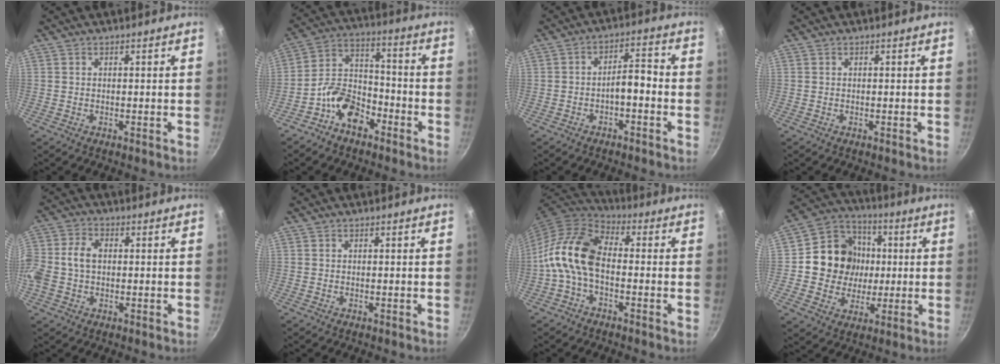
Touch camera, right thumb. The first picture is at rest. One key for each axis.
{"total": 10.6, "fx": -6.3, "fy": 6.4, "fz": 5.6, "tx": -0.074, "ty": 0.067, "tz": -0.132}
{"total": 5.0, "fx": -2.1, "fy": 2.0, "fz": 4.0, "tx": -0.058, "ty": 0.038, "tz": -0.031}
{"total": 0.0}
{"total": 8.8, "fx": 0.1, "fy": 6.3, "fz": 6.2, "tx": -0.123, "ty": 0.021, "tz": -0.011}
{"total": 0.0}
{"total": 11.7, "fx": -2.1, "fy": 7.0, "fz": 9.2, "tx": -0.172, "ty": 0.041, "tz": -0.060}
{"total": 14.7, "fx": 0.8, "fy": 13.5, "fz": 5.9, "tx": -0.070, "ty": 0.021, "tz": 0.007}